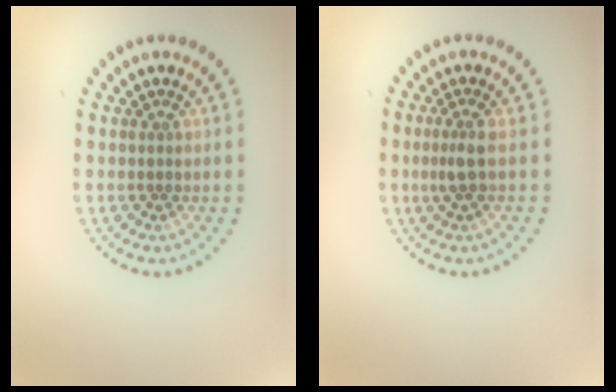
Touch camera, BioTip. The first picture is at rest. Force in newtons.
{"total": 1.7, "press": 1.3, "slide": 1.1}